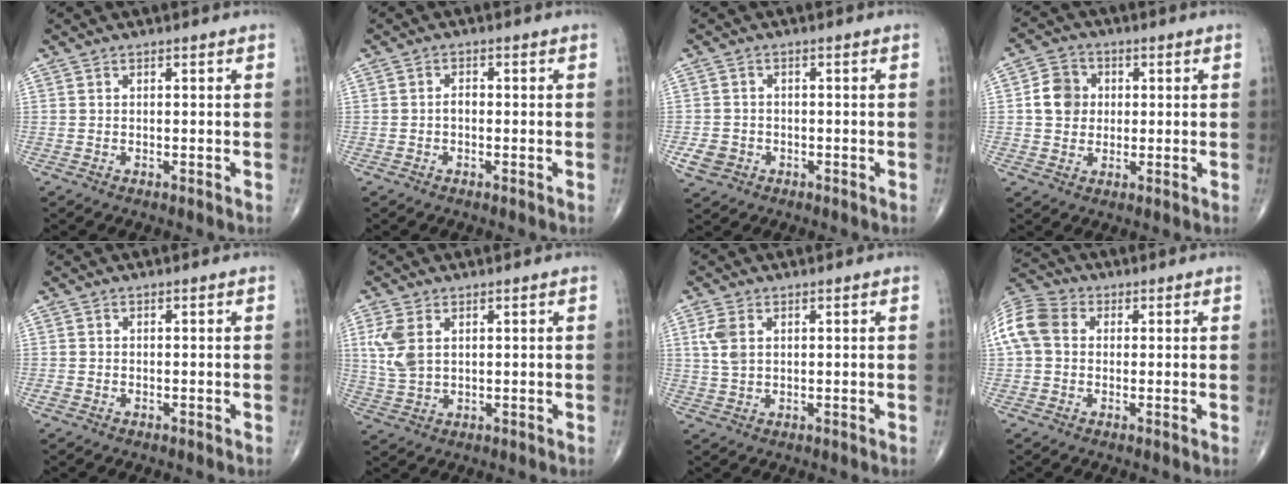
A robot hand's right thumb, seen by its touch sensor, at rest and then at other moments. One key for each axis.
{"total": 1.4, "fx": -0.4, "fy": 0.9, "fz": 1.0, "tx": -0.012, "ty": 0.003, "tz": -0.009}
{"total": 3.8, "fx": -1.4, "fy": 3.3, "fz": 1.3, "tx": -0.019, "ty": 0.006, "tz": -0.021}
{"total": 6.8, "fx": 0.7, "fy": 6.0, "fz": 3.2, "tx": -0.037, "ty": 0.007, "tz": 0.005}
{"total": 0.9, "fx": -0.4, "fy": 0.7, "fz": 0.4, "tx": -0.012, "ty": 0.000, "tz": -0.007}
{"total": 6.4, "fx": 1.9, "fy": 3.9, "fz": 4.7, "tx": -0.110, "ty": -0.002, "tz": 0.045}
{"total": 4.3, "fx": 1.3, "fy": 2.6, "fz": 3.1, "tx": -0.071, "ty": 0.003, "tz": 0.030}
{"total": 10.5, "fx": 1.4, "fy": 8.2, "fz": 6.4, "tx": -0.139, "ty": 0.029, "tz": 0.020}